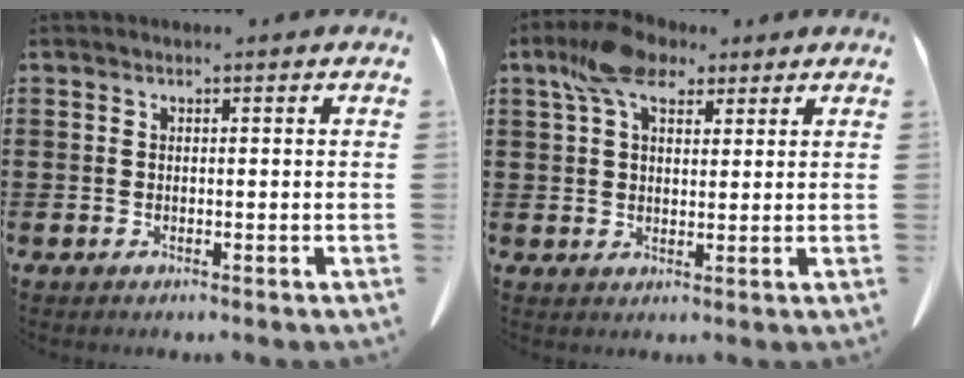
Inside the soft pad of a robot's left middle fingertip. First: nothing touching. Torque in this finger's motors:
{"motor_torque": [1.22, -0.68, 0.43, 0.08]}